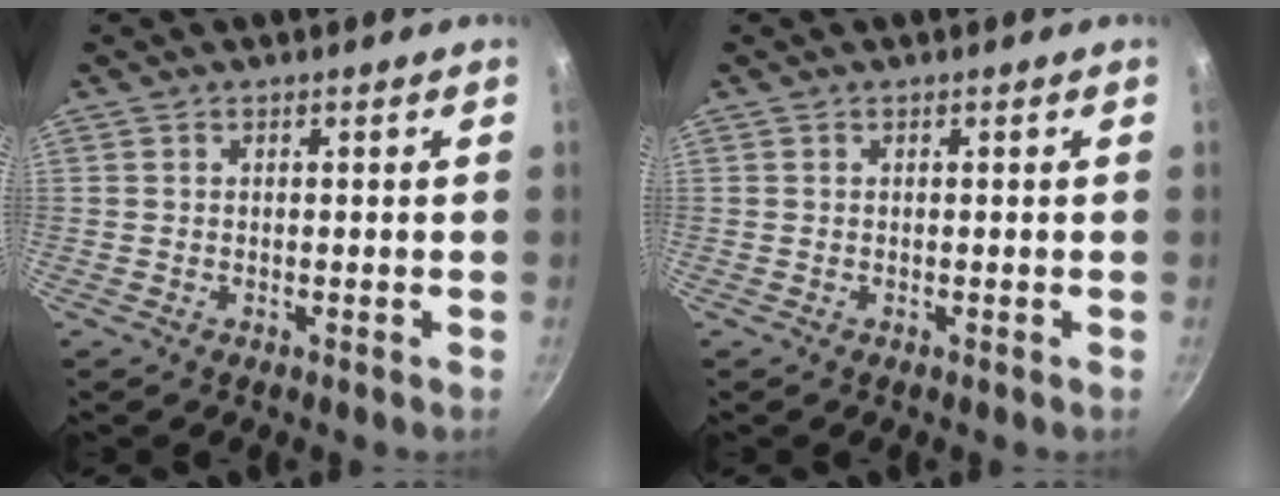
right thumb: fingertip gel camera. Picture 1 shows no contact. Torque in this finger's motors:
{"motor_torque": [0.05, -0.20, 0.32, -0.14, -0.06]}